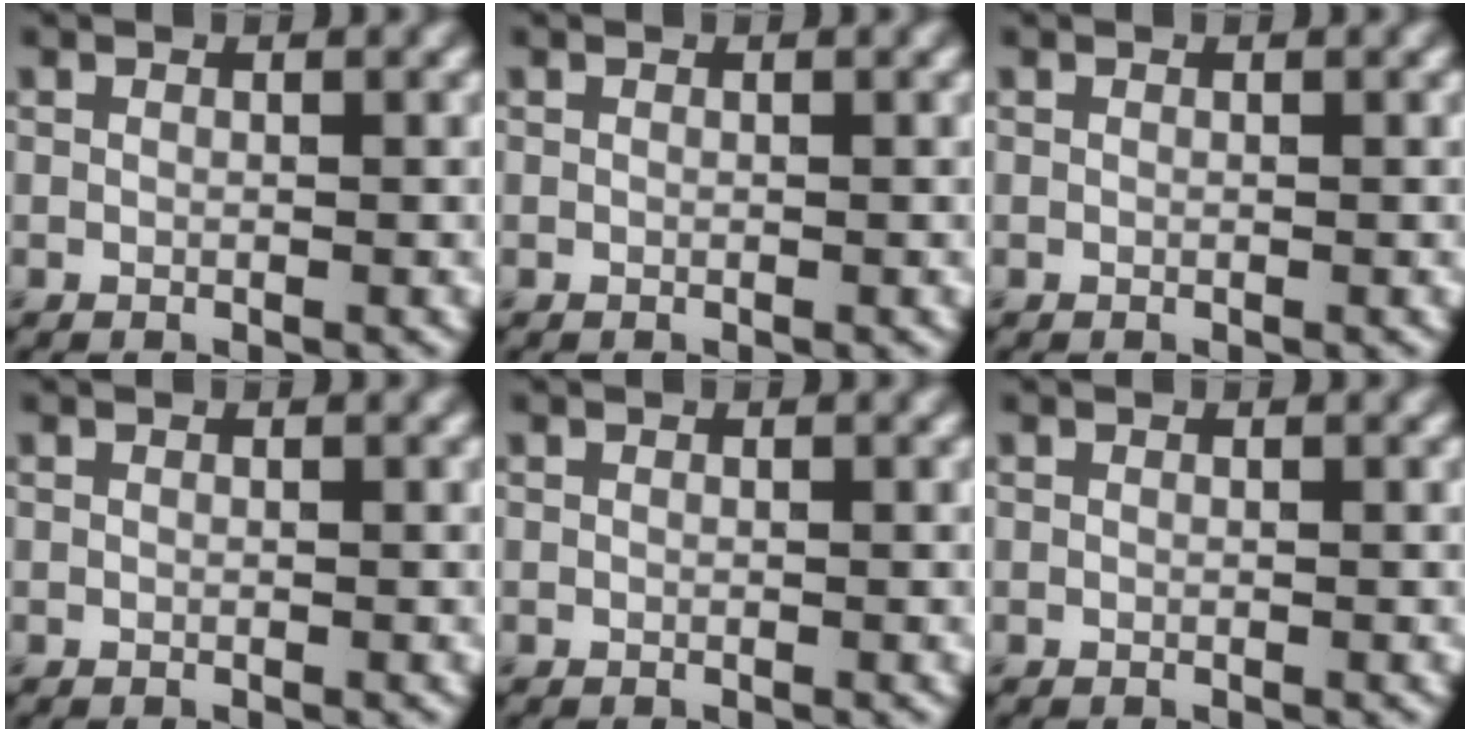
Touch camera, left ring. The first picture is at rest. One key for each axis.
{"total": 0.0}
{"total": 0.0}
{"total": 0.0}
{"total": 0.0}
{"total": 0.0}